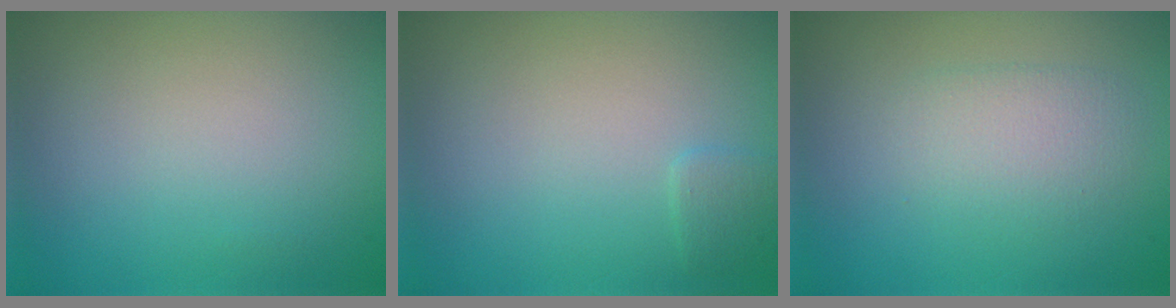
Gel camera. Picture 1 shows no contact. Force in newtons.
{"total": 0.9, "press": 0.9, "slide": 0.1}
{"total": 2.3, "press": 2.2, "slide": 0.1}